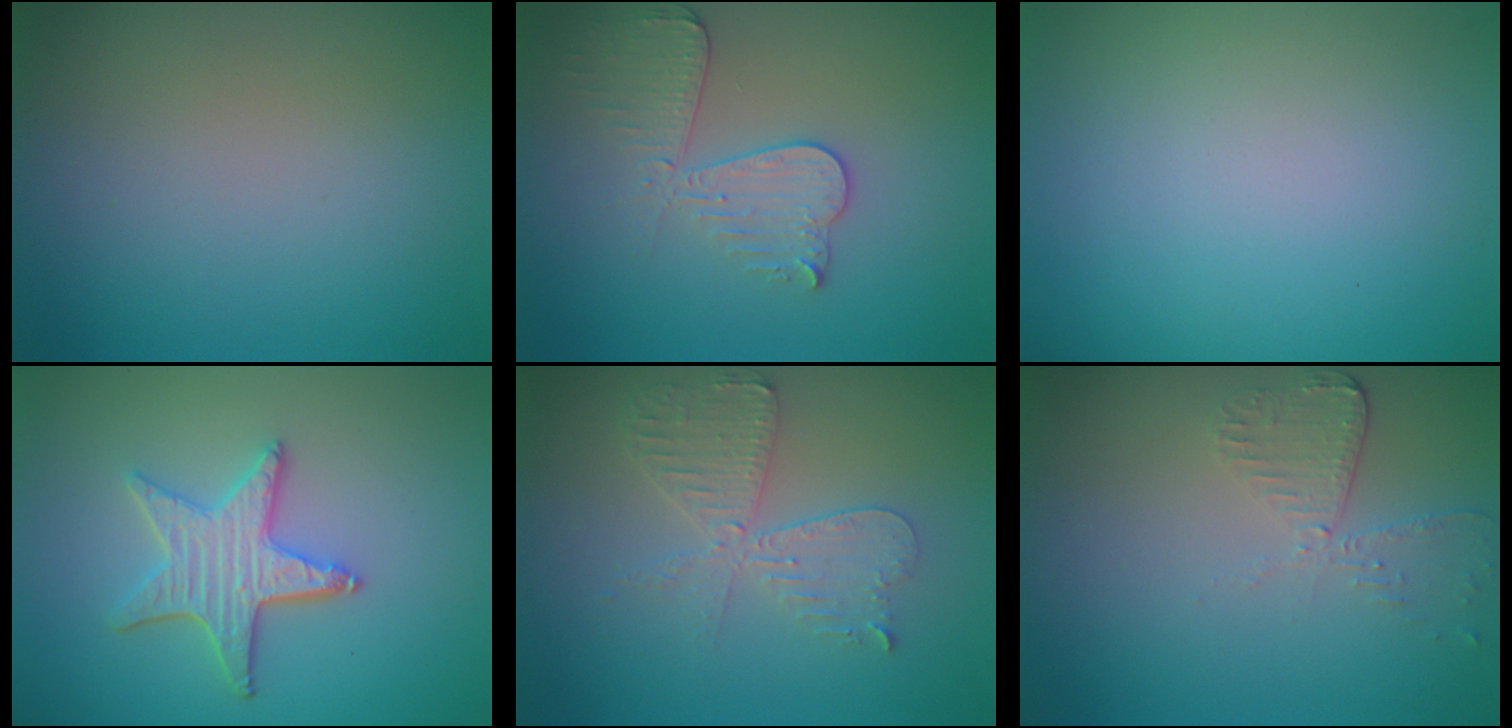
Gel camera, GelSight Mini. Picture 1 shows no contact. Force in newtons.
{"total": 3.4, "press": 3.3, "slide": 0.8}
{"total": 0.0}
{"total": 4.3, "press": 3.6, "slide": 2.2}
{"total": 4.2, "press": 3.7, "slide": 2.1}
{"total": 2.5, "press": 2.3, "slide": 1.2}